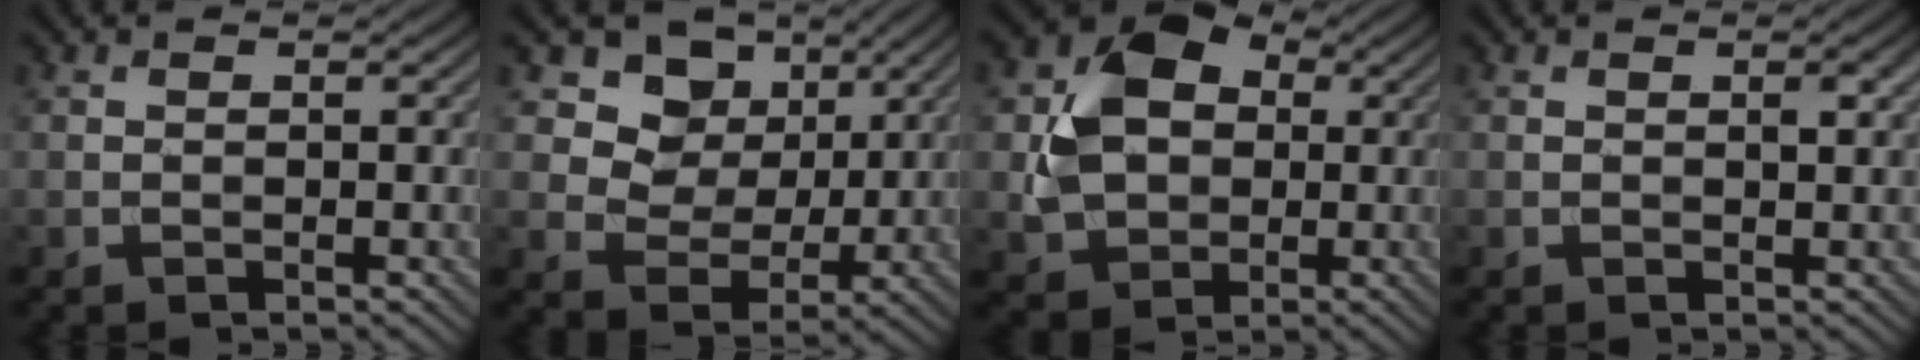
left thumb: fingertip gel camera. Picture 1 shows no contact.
{"total": 10.6, "force": [5.1, 7.9, 4.8], "torque": [-0.109, -0.013, 0.108]}
{"total": 8.2, "force": [0.9, 6.9, 4.4], "torque": [-0.097, 0.002, 0.019]}
{"total": 1.2, "force": [0.4, 0.4, 1.1], "torque": [-0.015, -0.001, 0.008]}